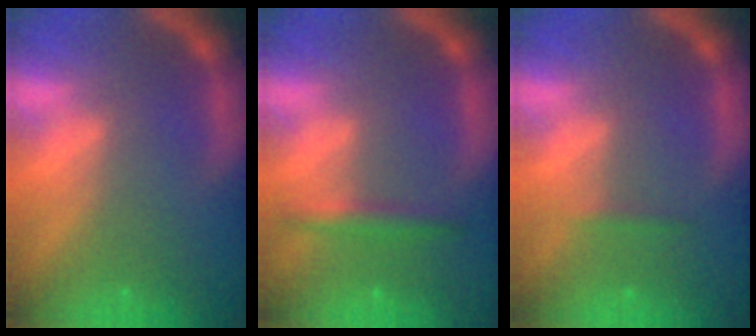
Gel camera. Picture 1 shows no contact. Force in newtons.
{"total": 2.4}
{"total": 0.9}